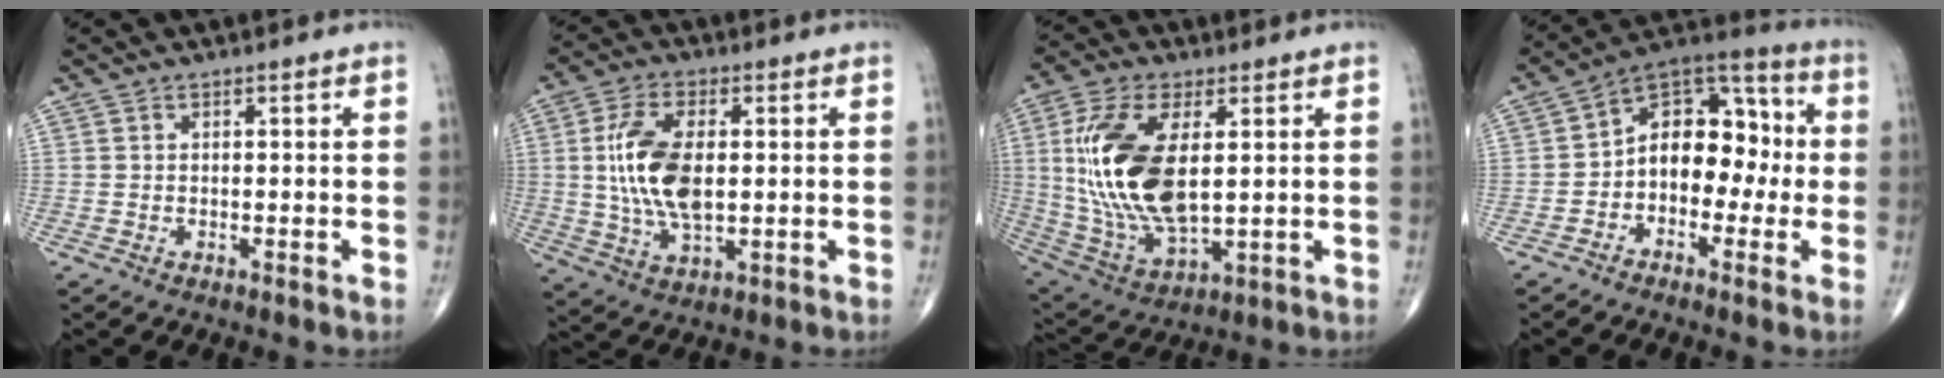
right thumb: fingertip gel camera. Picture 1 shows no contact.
{"total": 13.0, "force": [0.9, 6.5, 11.2], "torque": [-0.223, -0.002, 0.020]}
{"total": 19.7, "force": [2.7, 9.5, 17.0], "torque": [-0.356, -0.017, 0.059]}
{"total": 13.3, "force": [-1.3, 9.1, 9.6], "torque": [-0.105, 0.047, -0.041]}